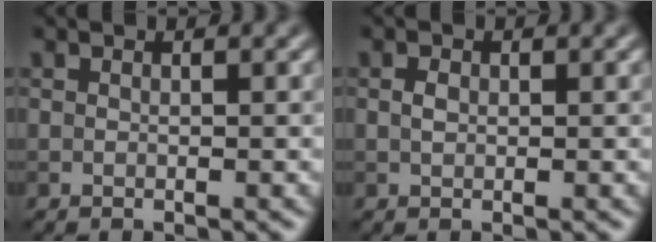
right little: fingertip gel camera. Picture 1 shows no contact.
{"total": 0.9, "force": [0.1, 0.6, 0.6], "torque": [-0.014, 0.001, 0.002]}